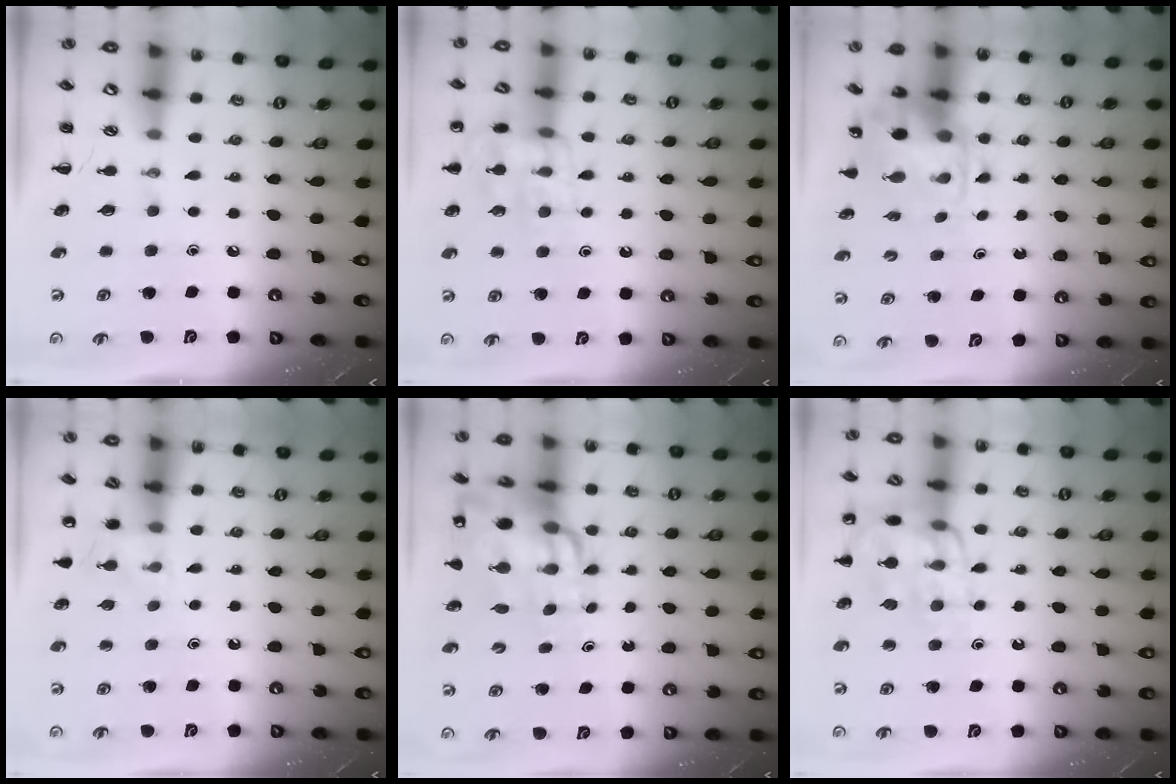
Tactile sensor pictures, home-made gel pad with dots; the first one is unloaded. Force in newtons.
{"total": 13.3, "press": 13.3, "slide": 1.0}
{"total": 4.0, "press": 3.9, "slide": 0.8}
{"total": 4.0, "press": 3.7, "slide": 1.3}
{"total": 14.4, "press": 13.8, "slide": 4.1}
{"total": 13.5, "press": 13.4, "slide": 1.5}